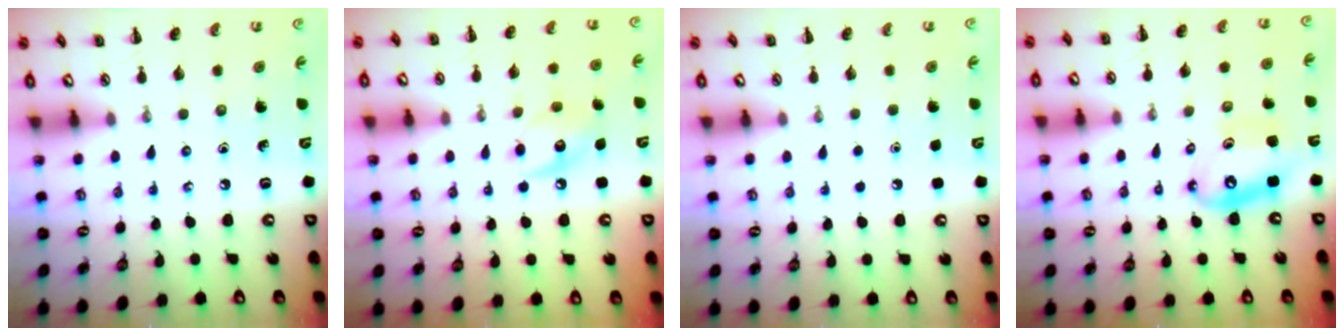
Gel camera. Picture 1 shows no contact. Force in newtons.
{"total": 9.6, "press": 9.5, "slide": 0.9}
{"total": 1.7, "press": 1.7, "slide": 0.1}
{"total": 11.4, "press": 11.0, "slide": 3.0}